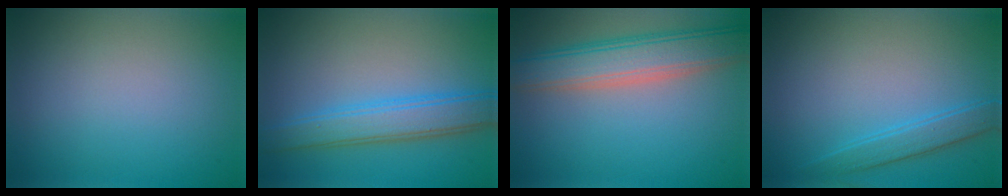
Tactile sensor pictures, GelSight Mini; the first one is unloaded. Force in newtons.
{"total": 4.5, "press": 4.5, "slide": 0.1}
{"total": 6.3, "press": 6.3, "slide": 0.4}
{"total": 2.2, "press": 2.2, "slide": 0.2}